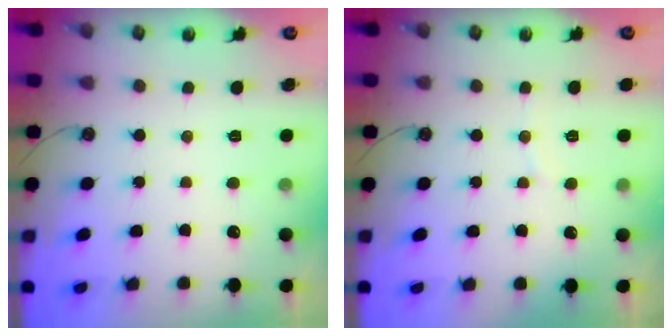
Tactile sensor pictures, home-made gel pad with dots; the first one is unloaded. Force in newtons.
{"total": 2.8, "press": 2.8, "slide": 0.4}